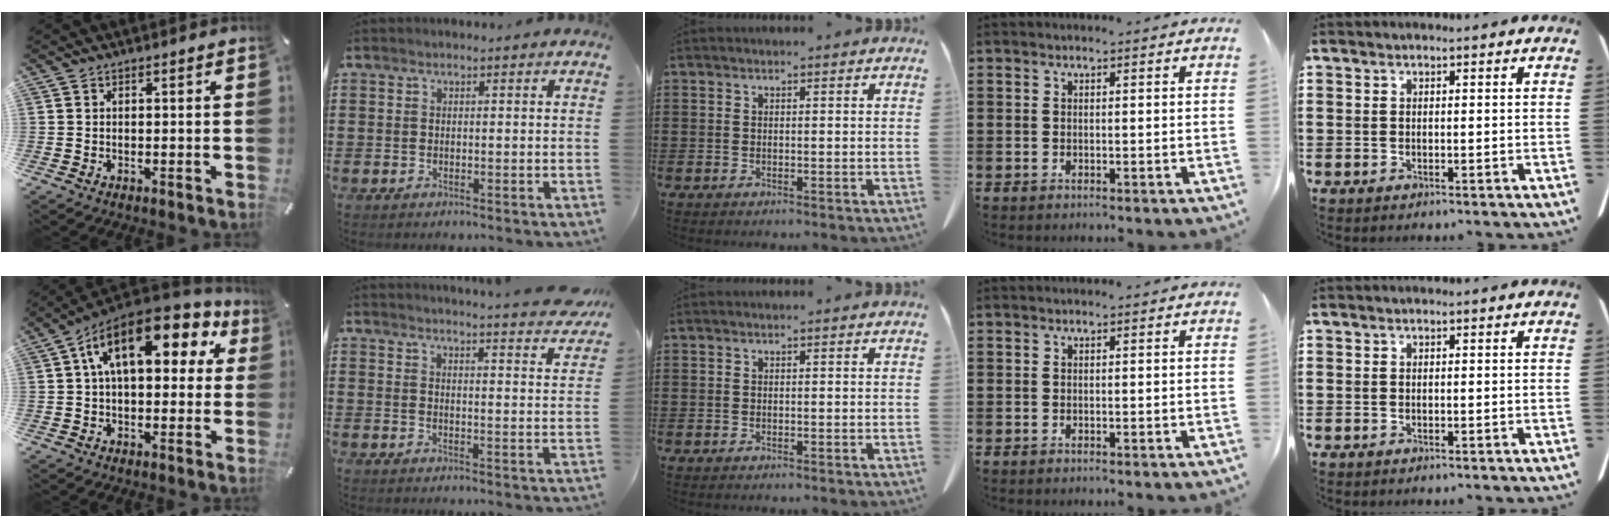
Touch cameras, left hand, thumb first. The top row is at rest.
{"thumb": {"total": 17.6, "force": [7.6, 8.7, 13.4], "torque": [-0.232, -0.029, 0.125]}, "index": {"total": 4.4, "force": [4.2, -0.8, 1.1], "torque": [-0.030, -0.029, 0.072]}}